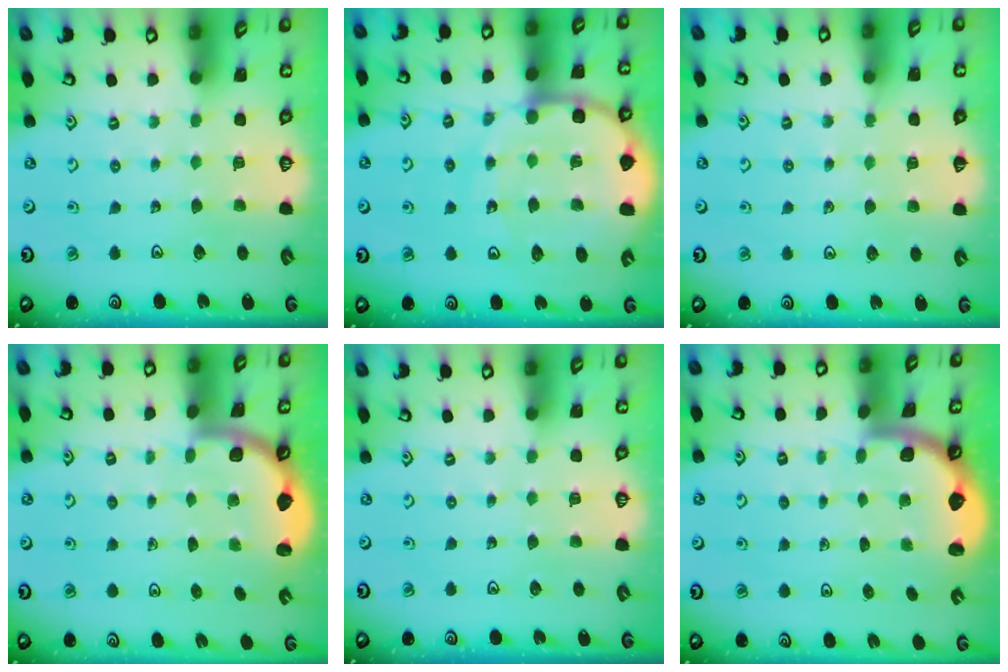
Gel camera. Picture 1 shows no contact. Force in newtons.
{"total": 16.2, "press": 16.1, "slide": 2.0}
{"total": 4.8, "press": 4.4, "slide": 1.9}
{"total": 1.7, "press": 1.7, "slide": 0.1}
{"total": 0.0}
{"total": 1.6, "press": 1.6, "slide": 0.1}